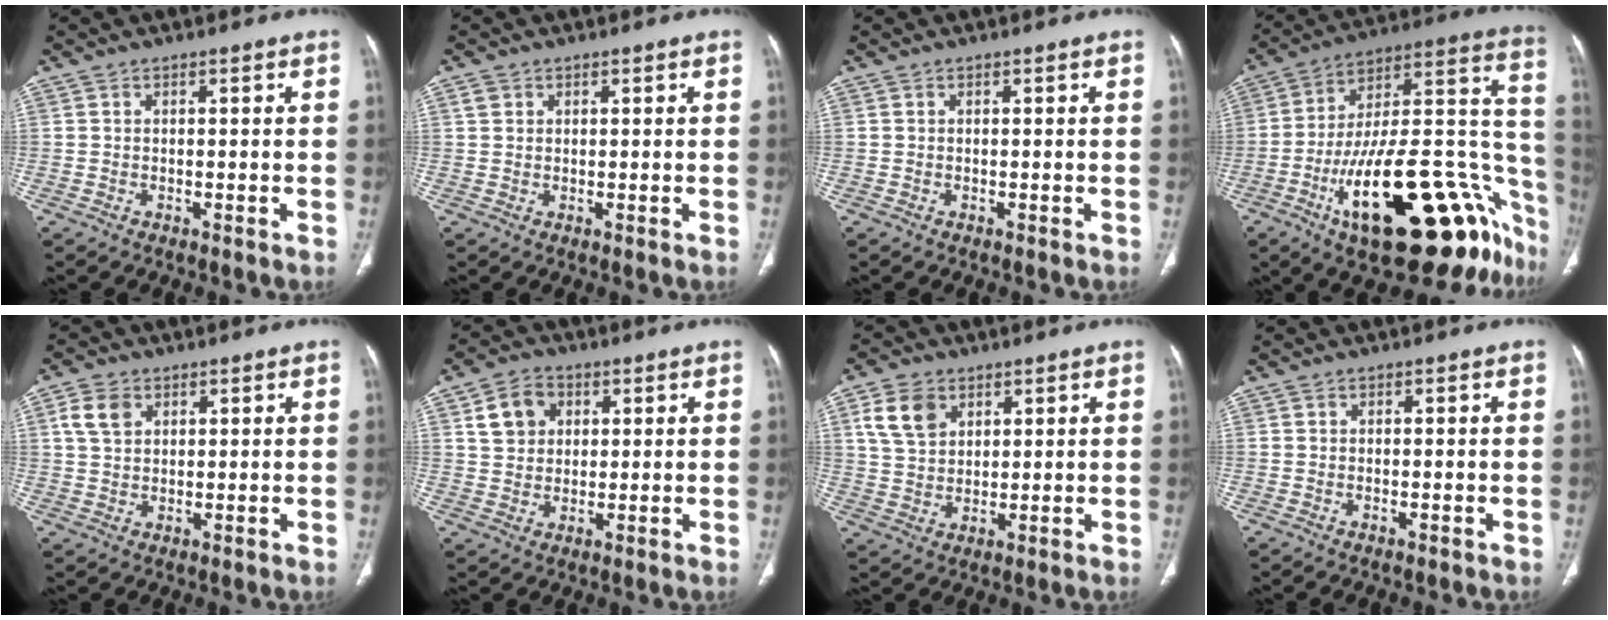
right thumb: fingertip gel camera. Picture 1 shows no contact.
{"total": 1.3, "force": [0.6, 1.1, 0.4], "torque": [-0.003, 0.002, 0.011]}
{"total": 0.0}
{"total": 36.8, "force": [-15.3, 14.0, 30.4], "torque": [-0.333, 0.082, -0.228]}
{"total": 5.0, "force": [2.0, 3.6, 2.9], "torque": [-0.051, 0.002, 0.041]}
{"total": 7.0, "force": [2.5, 5.6, 3.4], "torque": [-0.039, 0.001, 0.043]}
{"total": 7.9, "force": [3.6, 5.5, 4.3], "torque": [-0.065, -0.007, 0.074]}
{"total": 0.5, "force": [-0.3, 0.1, 0.4], "torque": [-0.011, 0.001, -0.003]}